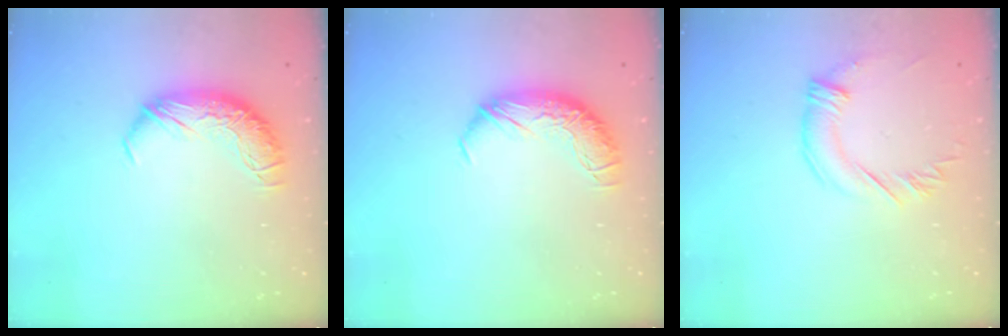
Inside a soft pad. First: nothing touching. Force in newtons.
{"total": 0.0}
{"total": 2.1, "press": 1.8, "slide": 1.0}